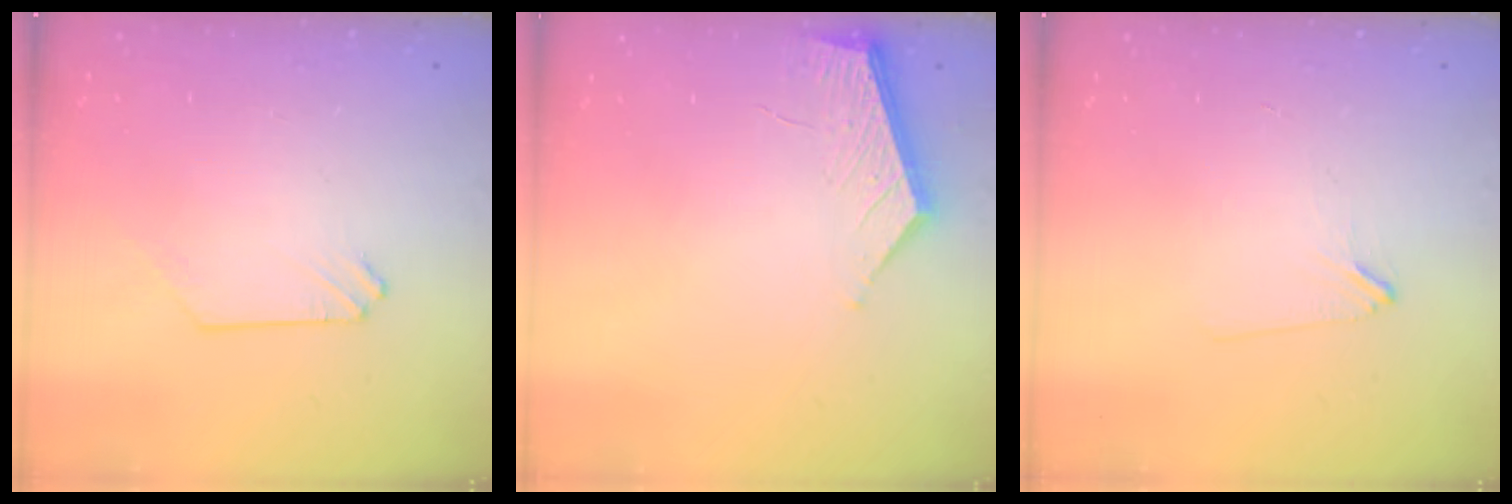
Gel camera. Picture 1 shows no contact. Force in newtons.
{"total": 4.4, "press": 4.4, "slide": 0.1}
{"total": 1.6, "press": 1.5, "slide": 0.3}